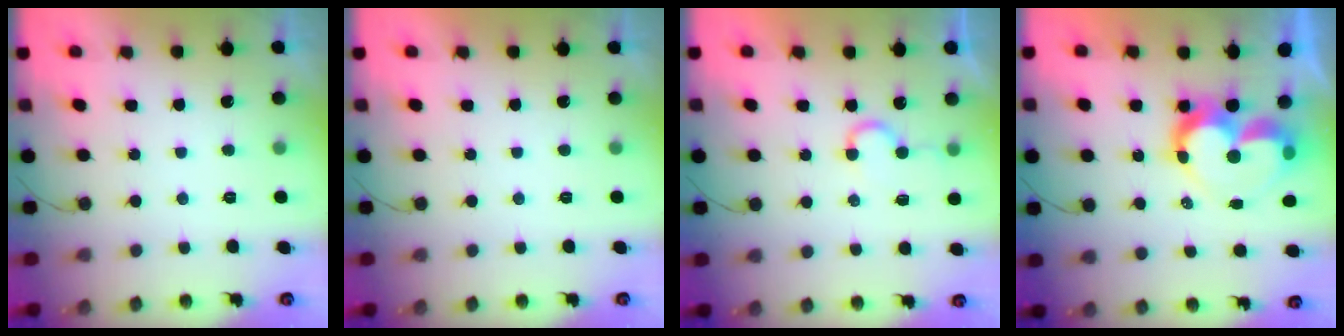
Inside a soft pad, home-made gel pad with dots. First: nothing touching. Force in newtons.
{"total": 1.7, "press": 1.7, "slide": 0.0}
{"total": 5.5, "press": 5.5, "slide": 0.6}
{"total": 11.7, "press": 11.7, "slide": 0.8}